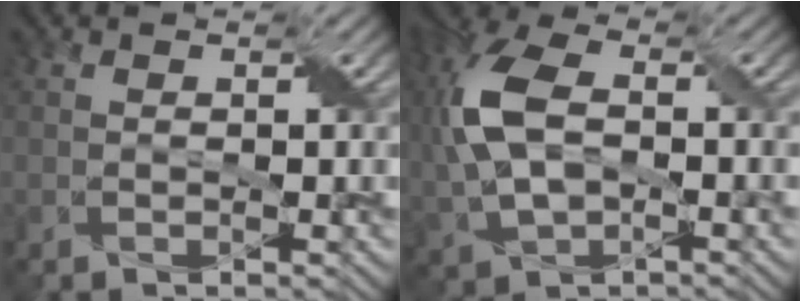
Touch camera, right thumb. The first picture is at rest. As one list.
[{"total": 10.3, "force": [0.4, 6.1, 8.3], "torque": [-0.226, 0.007, 0.008]}]